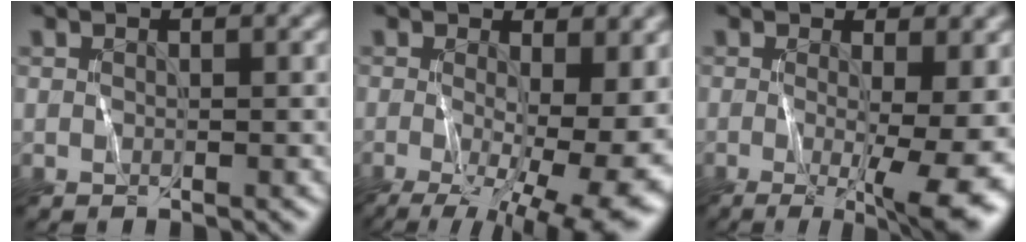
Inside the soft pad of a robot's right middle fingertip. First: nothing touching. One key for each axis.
{"total": 13.2, "fx": -2.4, "fy": 5.6, "fz": 11.7, "tx": -0.168, "ty": -0.030, "tz": -0.012}
{"total": 9.5, "fx": -1.5, "fy": 3.0, "fz": 8.9, "tx": -0.120, "ty": -0.017, "tz": -0.015}